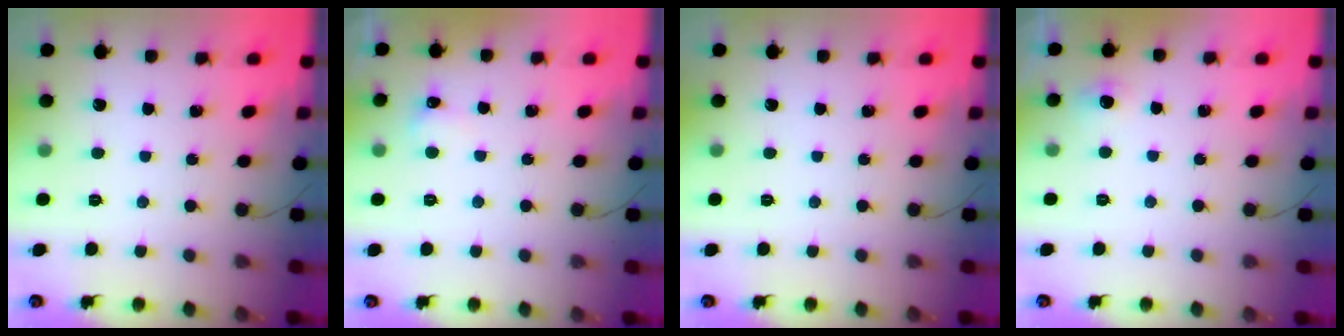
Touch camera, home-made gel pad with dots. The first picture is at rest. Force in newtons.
{"total": 3.9, "press": 3.8, "slide": 1.1}
{"total": 0.0}
{"total": 4.3, "press": 3.8, "slide": 2.1}